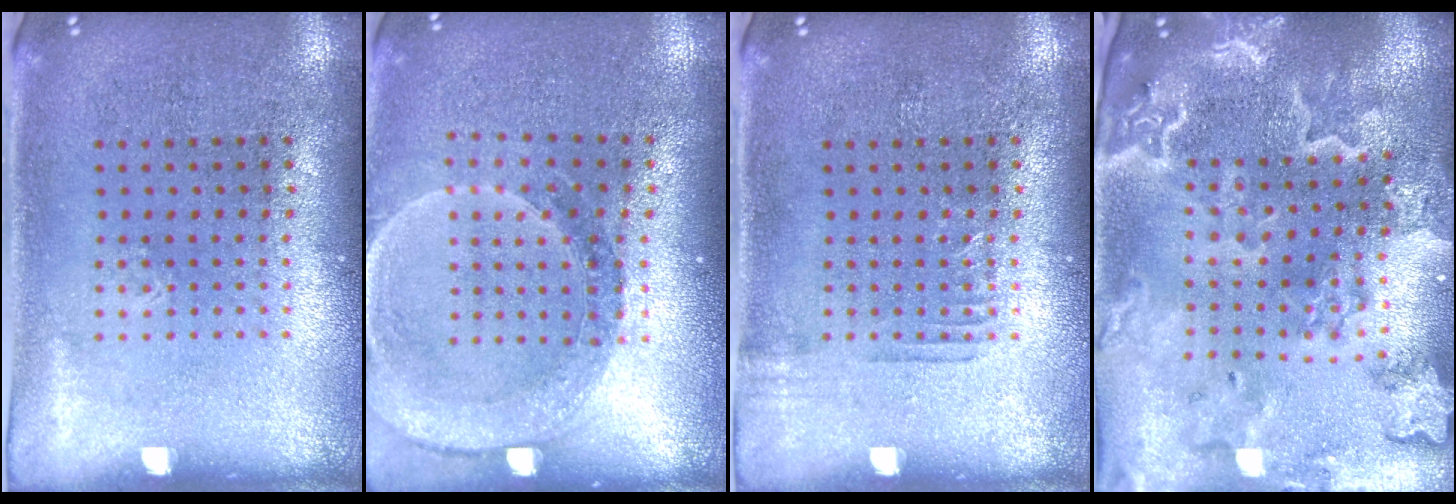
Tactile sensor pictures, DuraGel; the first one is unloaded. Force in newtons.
{"total": 1.4, "press": 1.4, "slide": 0.1}
{"total": 0.8, "press": 0.8, "slide": 0.2}
{"total": 4.0, "press": 3.4, "slide": 2.1}